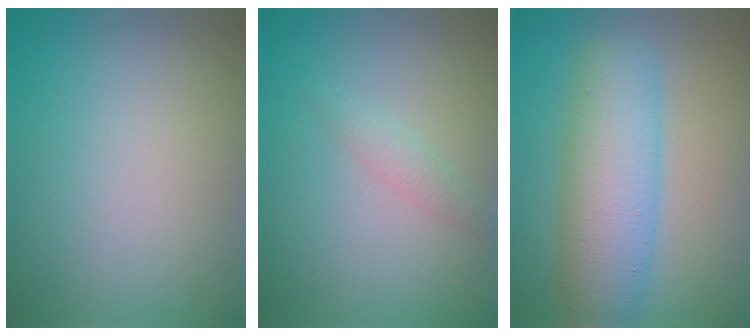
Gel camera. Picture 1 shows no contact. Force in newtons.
{"total": 1.3, "press": 1.3, "slide": 0.1}
{"total": 7.4, "press": 7.4, "slide": 0.1}